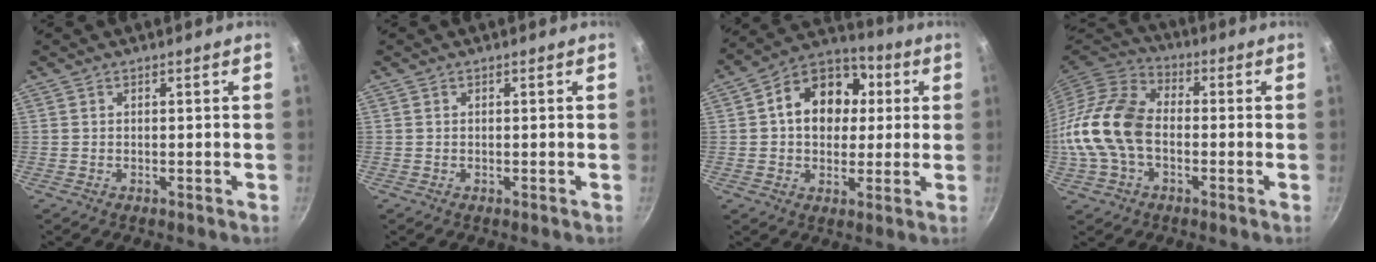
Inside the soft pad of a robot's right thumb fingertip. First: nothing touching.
{"total": 0.0}
{"total": 14.9, "force": [2.5, 11.6, 9.2], "torque": [-0.108, 0.022, 0.023]}
{"total": 15.9, "force": [-2.2, 10.7, 11.5], "torque": [-0.207, 0.033, -0.058]}